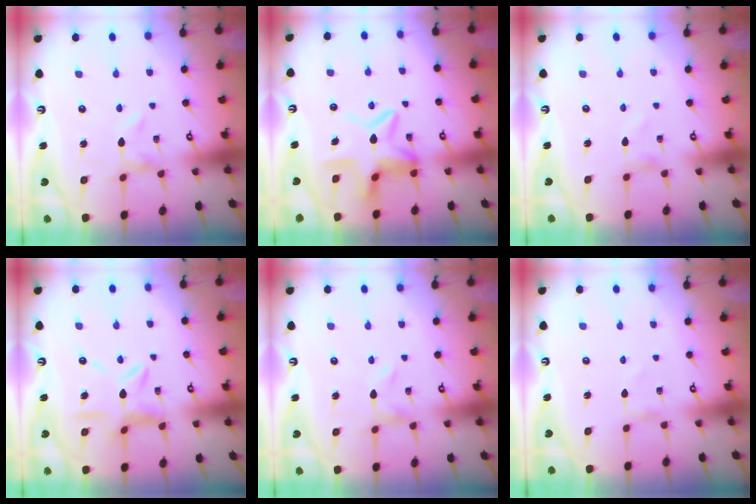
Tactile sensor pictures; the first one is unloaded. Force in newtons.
{"total": 11.3, "press": 11.2, "slide": 1.2}
{"total": 0.0}
{"total": 11.3, "press": 11.2, "slide": 1.0}
{"total": 0.0}
{"total": 0.0}